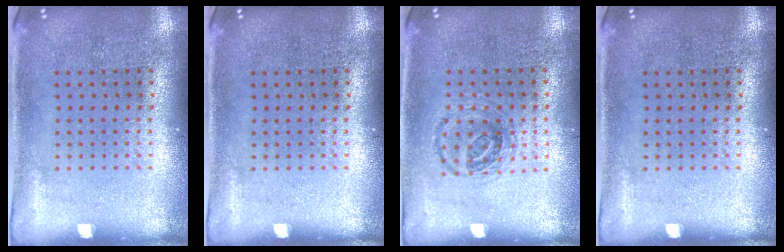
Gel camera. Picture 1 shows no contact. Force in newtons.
{"total": 0.0}
{"total": 1.0, "press": 0.9, "slide": 0.1}
{"total": 0.0}